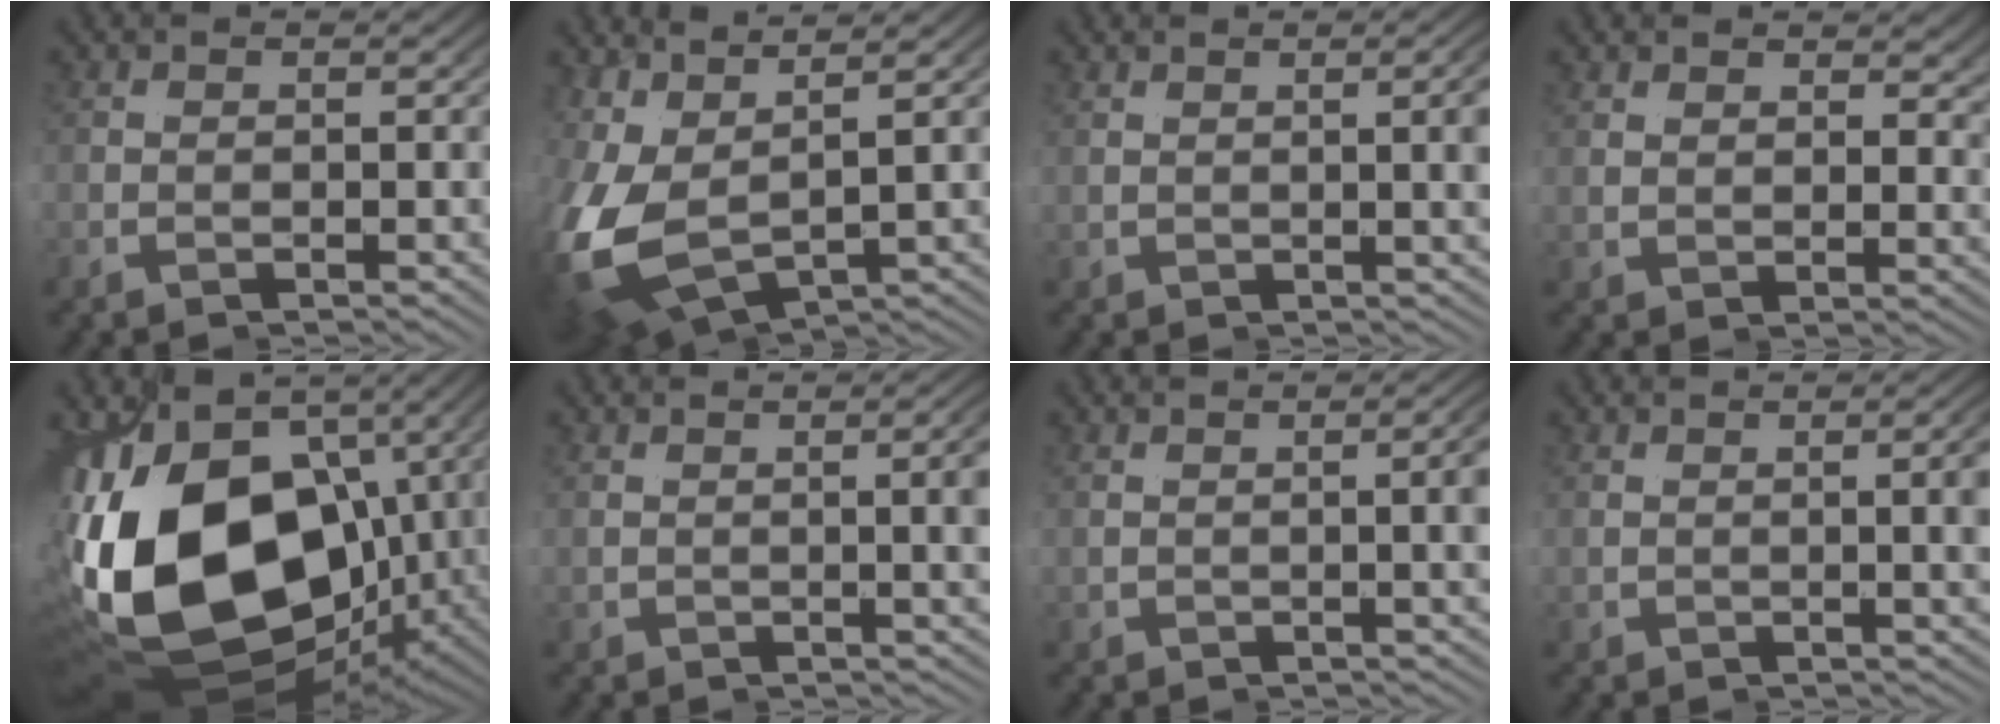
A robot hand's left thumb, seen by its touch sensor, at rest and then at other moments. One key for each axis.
{"total": 9.0, "fx": -2.1, "fy": 5.9, "fz": 6.5, "tx": -0.181, "ty": -0.044, "tz": -0.016}
{"total": 1.8, "fx": 0.5, "fy": -1.4, "fz": 1.0, "tx": -0.002, "ty": 0.013, "tz": 0.008}
{"total": 2.5, "fx": 2.0, "fy": 0.5, "fz": 1.4, "tx": -0.010, "ty": 0.007, "tz": 0.032}
{"total": 24.1, "fx": -3.5, "fy": 14.0, "fz": 19.3, "tx": -0.373, "ty": -0.052, "tz": -0.025}
{"total": 2.1, "fx": 0.6, "fy": -1.6, "fz": 1.2, "tx": -0.005, "ty": 0.015, "tz": 0.008}
{"total": 1.9, "fx": 0.4, "fy": -1.3, "fz": 1.3, "tx": -0.007, "ty": 0.013, "tz": 0.008}
{"total": 2.0, "fx": 0.7, "fy": -1.7, "fz": 1.0, "tx": 0.000, "ty": 0.014, "tz": 0.009}